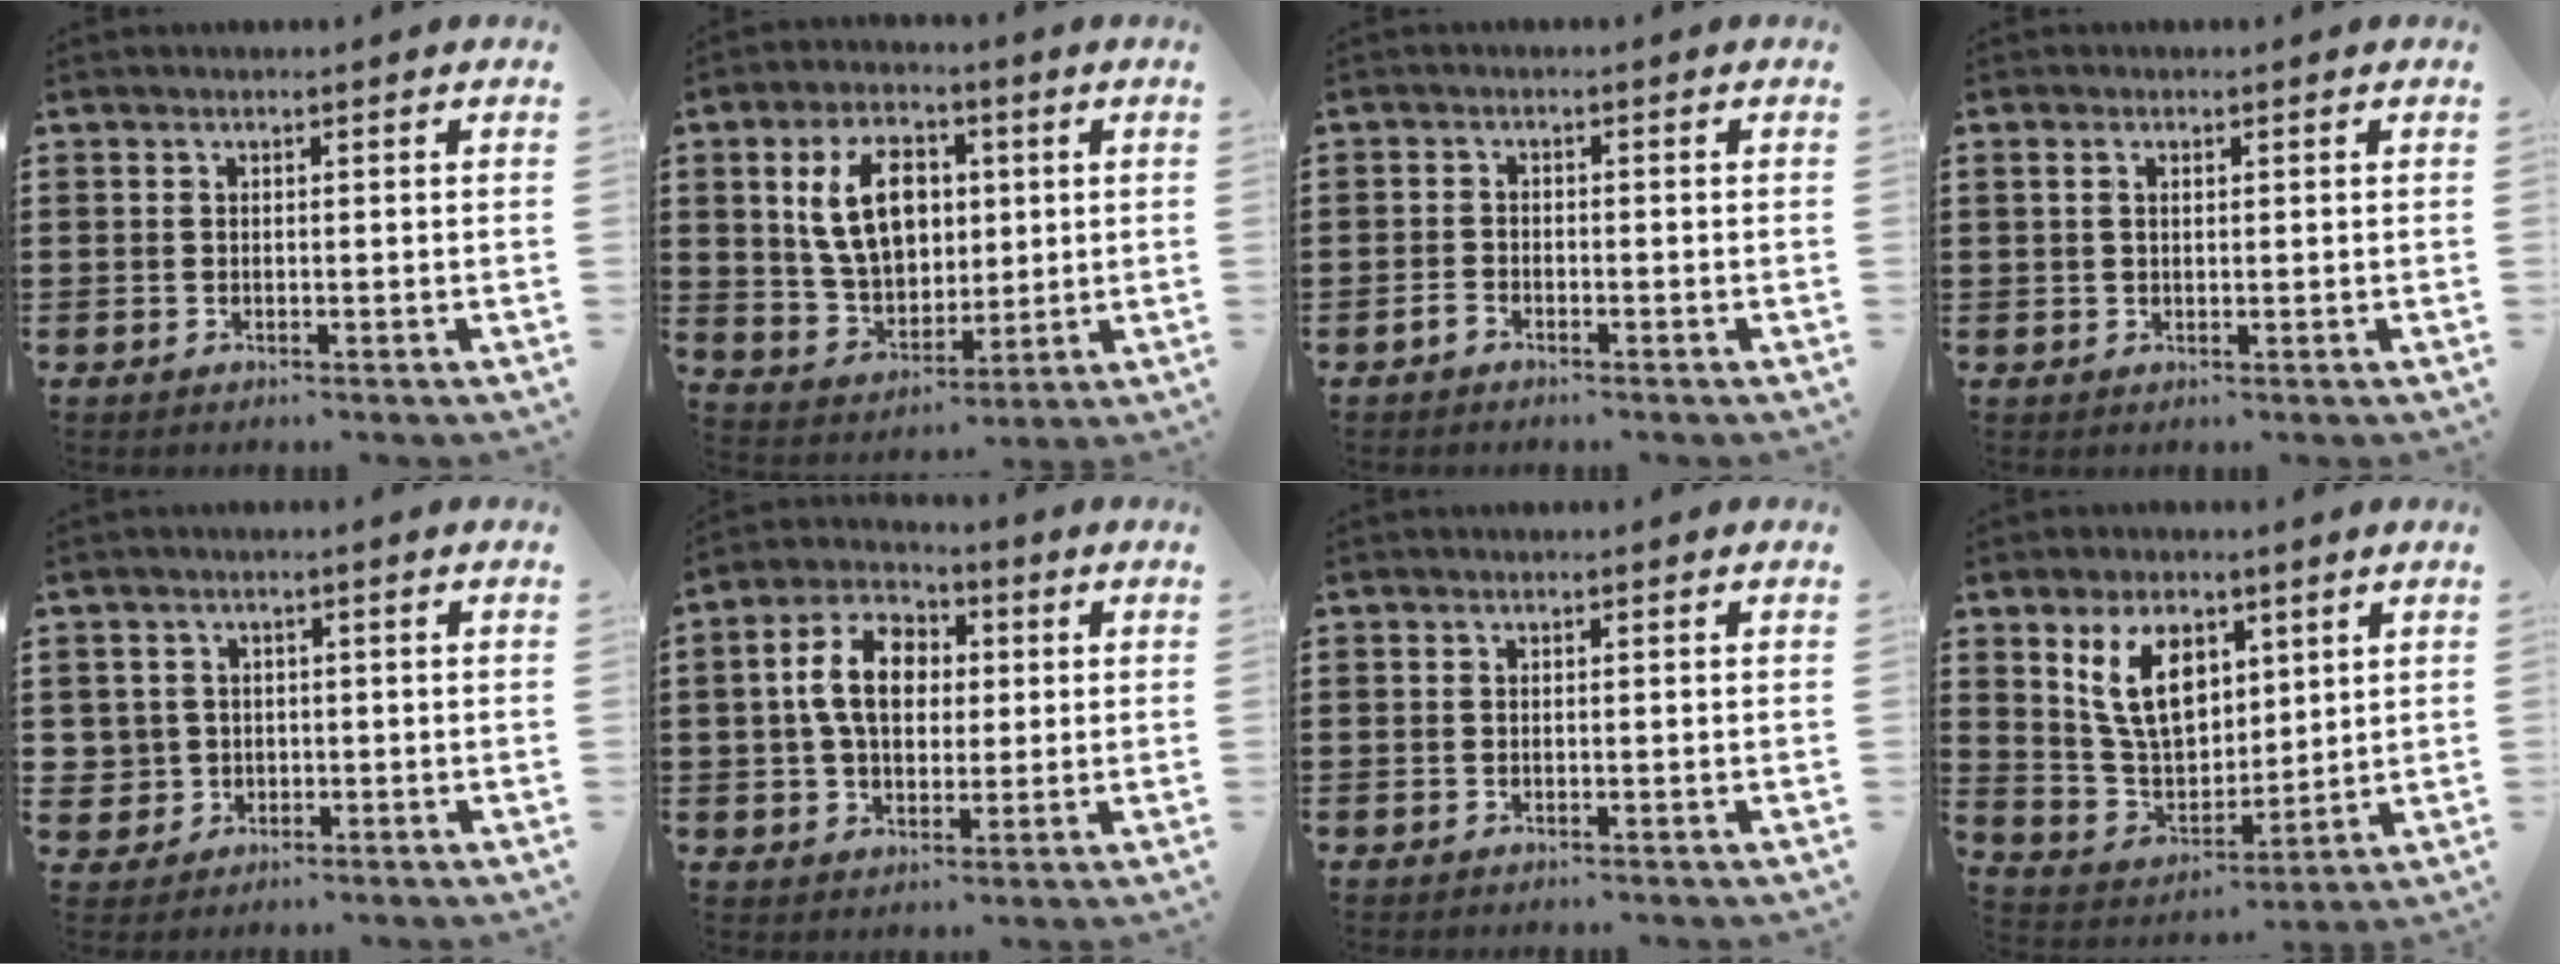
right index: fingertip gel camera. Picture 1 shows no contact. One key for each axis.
{"total": 11.4, "fx": 2.5, "fy": 7.6, "fz": 8.2, "tx": -0.172, "ty": 0.015, "tz": 0.042}
{"total": 1.3, "fx": -1.0, "fy": 0.6, "fz": 0.5, "tx": -0.012, "ty": -0.002, "tz": -0.020}
{"total": 1.3, "fx": 0.5, "fy": 0.7, "fz": 1.0, "tx": -0.023, "ty": 0.006, "tz": 0.008}
{"total": 3.0, "fx": -0.2, "fy": 3.0, "fz": 0.1, "tx": -0.019, "ty": 0.009, "tz": -0.008}
{"total": 9.0, "fx": 1.0, "fy": 6.0, "fz": 6.6, "tx": -0.144, "ty": 0.017, "tz": 0.011}
{"total": 0.0}
{"total": 10.7, "fx": 4.6, "fy": 6.5, "fz": 7.1, "tx": -0.151, "ty": 0.011, "tz": 0.085}